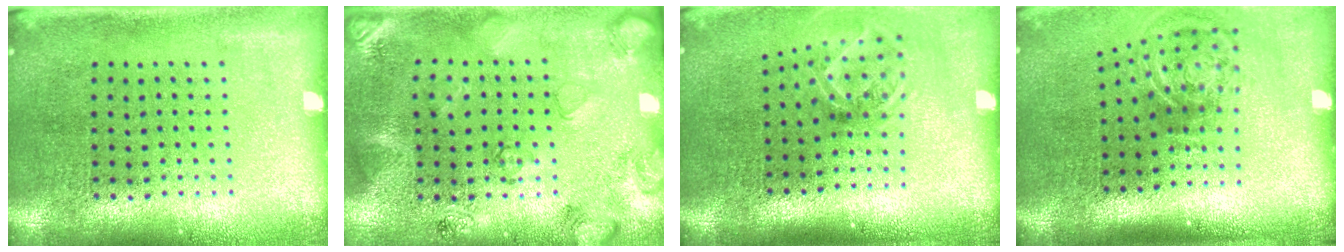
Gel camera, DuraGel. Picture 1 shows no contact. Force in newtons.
{"total": 2.5, "press": 1.8, "slide": 1.8}
{"total": 1.9, "press": 1.3, "slide": 1.4}
{"total": 2.2, "press": 1.4, "slide": 1.7}